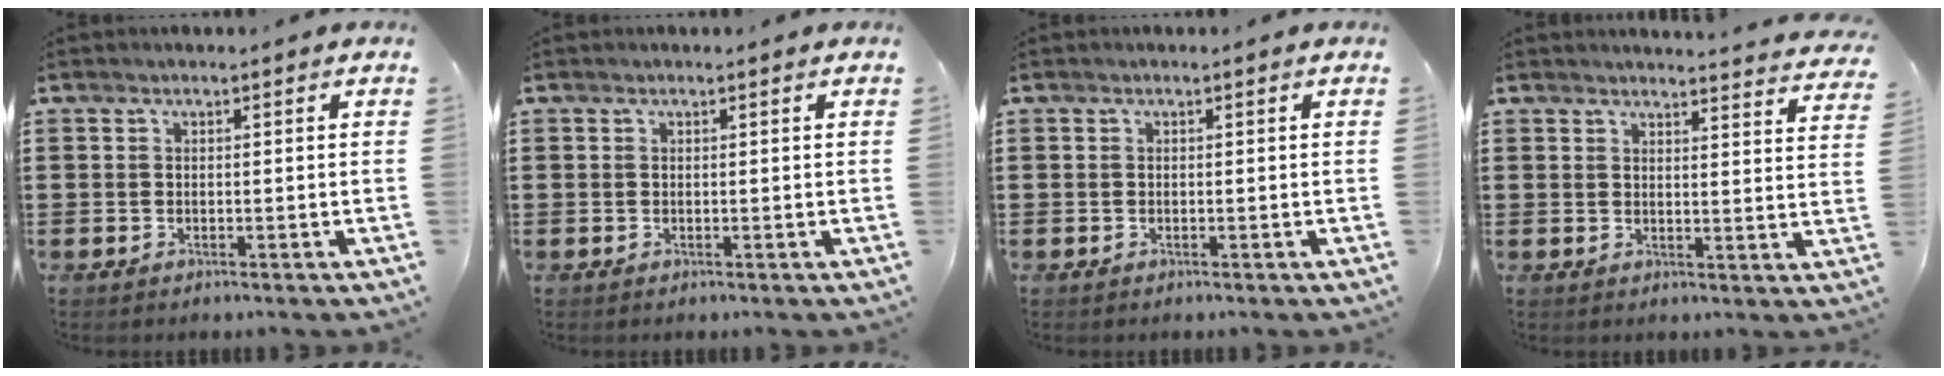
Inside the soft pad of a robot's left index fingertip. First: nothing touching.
{"total": 0.0}
{"total": 0.0}
{"total": 3.2, "force": [3.1, -0.4, 0.4], "torque": [-0.011, -0.021, 0.055]}